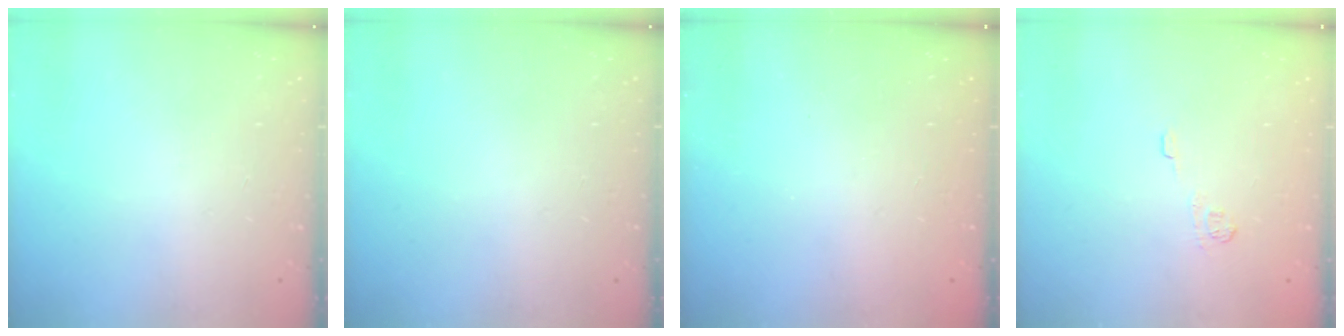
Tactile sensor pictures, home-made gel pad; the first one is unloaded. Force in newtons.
{"total": 0.0}
{"total": 2.4, "press": 2.3, "slide": 0.8}
{"total": 7.1, "press": 6.9, "slide": 1.5}